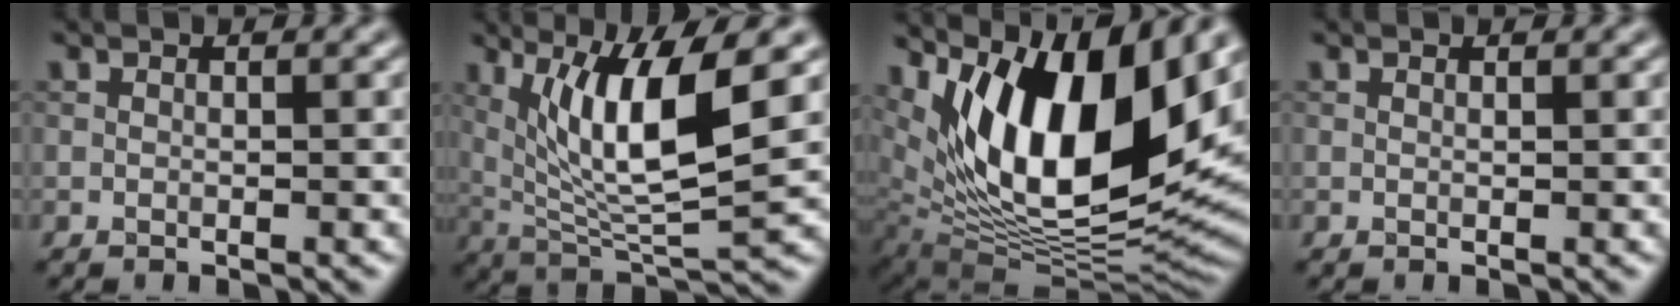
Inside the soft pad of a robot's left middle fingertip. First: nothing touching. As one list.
[{"total": 9.1, "force": [3.0, 2.1, 8.3], "torque": [-0.143, -0.016, 0.061]}, {"total": 15.2, "force": [5.8, 6.8, 12.4], "torque": [-0.192, -0.008, 0.096]}, {"total": 0.0}]